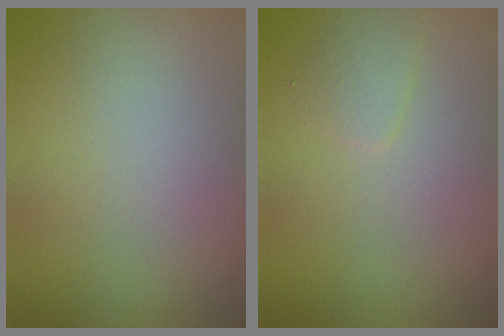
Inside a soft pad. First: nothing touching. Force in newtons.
{"total": 1.2, "press": 1.2, "slide": 0.0}